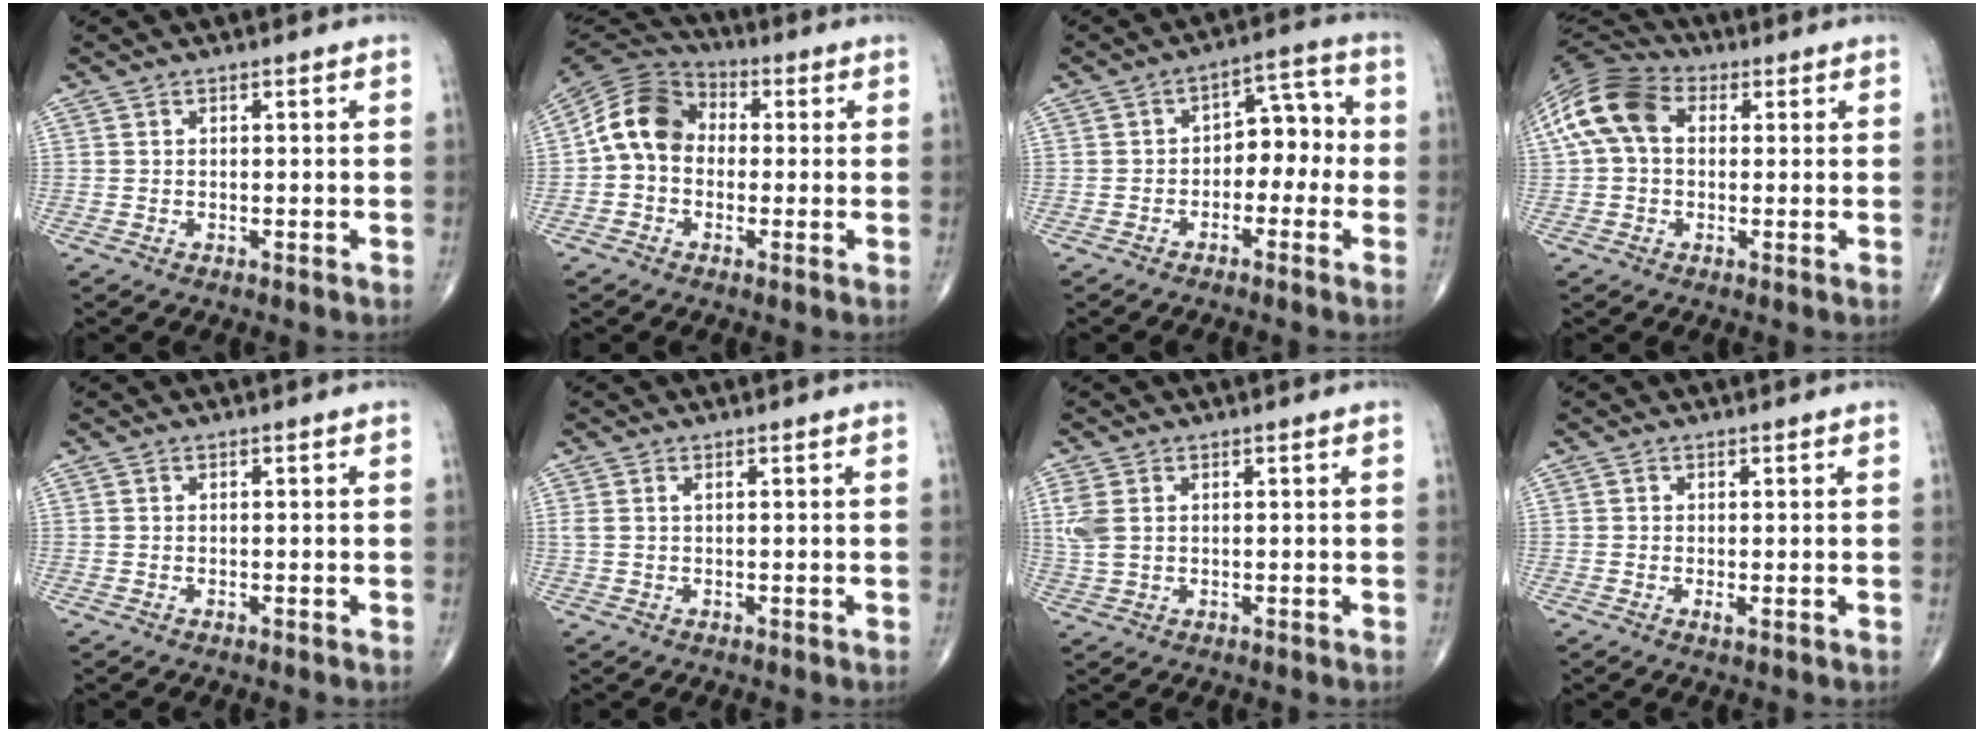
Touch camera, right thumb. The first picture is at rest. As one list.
[{"total": 10.9, "force": [-0.2, 8.5, 6.7], "torque": [-0.111, 0.033, -0.021]}, {"total": 7.8, "force": [-1.4, 5.1, 5.7], "torque": [-0.042, 0.040, -0.035]}, {"total": 12.6, "force": [2.3, 8.8, 8.8], "torque": [-0.175, 0.036, 0.031]}, {"total": 0.0}, {"total": 1.2, "force": [0.5, 0.4, 1.0], "torque": [-0.033, 0.011, 0.015]}, {"total": 4.3, "force": [1.0, 2.8, 3.2], "torque": [-0.094, 0.005, 0.025]}, {"total": 1.0, "force": [-0.2, 0.3, 0.9], "torque": [-0.017, -0.004, -0.004]}]